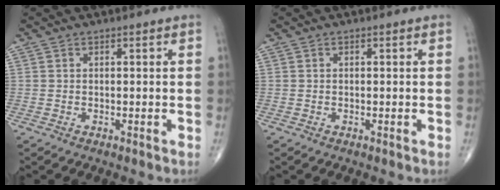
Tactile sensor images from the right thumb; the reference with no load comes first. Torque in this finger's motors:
{"motor_torque": [-0.15, -0.12, -0.41, -0.15, 0.02]}